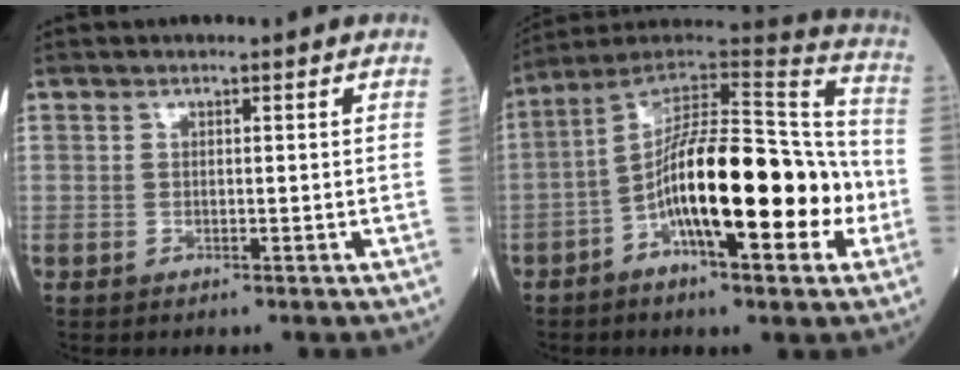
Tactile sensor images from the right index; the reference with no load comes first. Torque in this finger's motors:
{"motor_torque": [1.21, -0.51, 1.05, 0.21]}